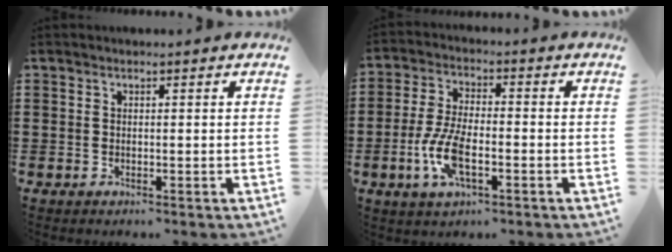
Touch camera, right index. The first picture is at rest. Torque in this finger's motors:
{"motor_torque": [2.14, 0.00, 0.77, 0.21]}